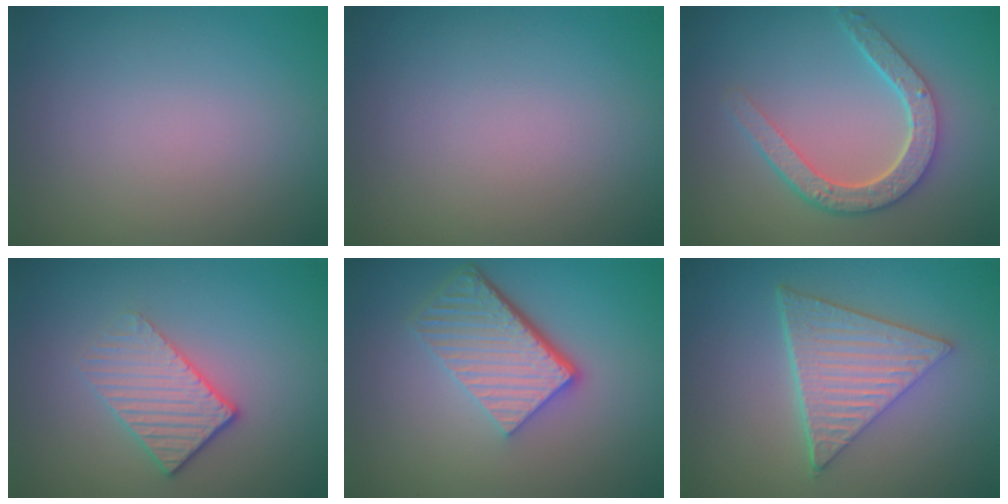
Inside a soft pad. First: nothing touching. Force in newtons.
{"total": 0.0}
{"total": 4.7, "press": 3.6, "slide": 3.0}
{"total": 3.2, "press": 2.8, "slide": 1.5}
{"total": 6.0, "press": 4.1, "slide": 4.4}
{"total": 6.4, "press": 4.6, "slide": 4.3}